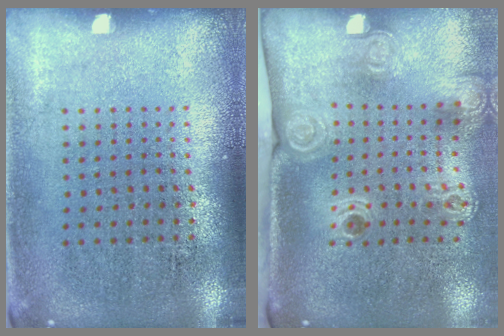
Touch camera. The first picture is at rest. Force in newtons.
{"total": 2.3, "press": 1.6, "slide": 1.6}